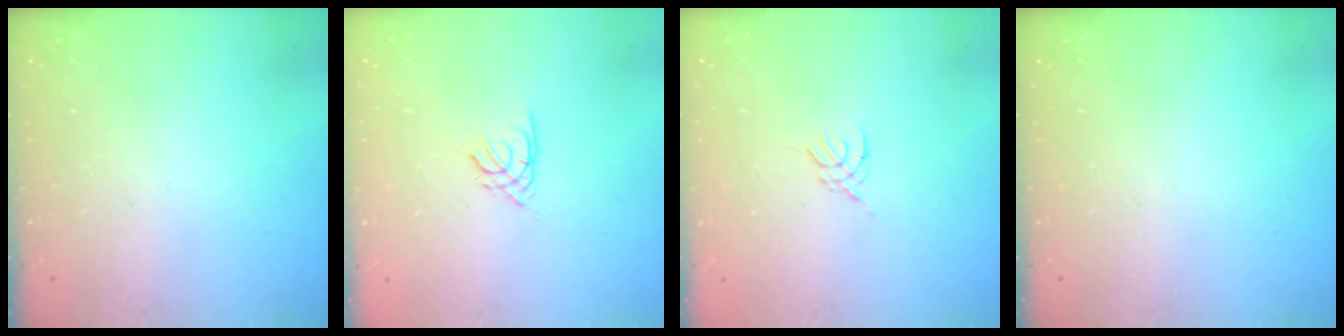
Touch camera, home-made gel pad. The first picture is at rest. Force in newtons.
{"total": 1.9, "press": 1.8, "slide": 0.5}
{"total": 2.6, "press": 2.5, "slide": 0.6}
{"total": 0.0}